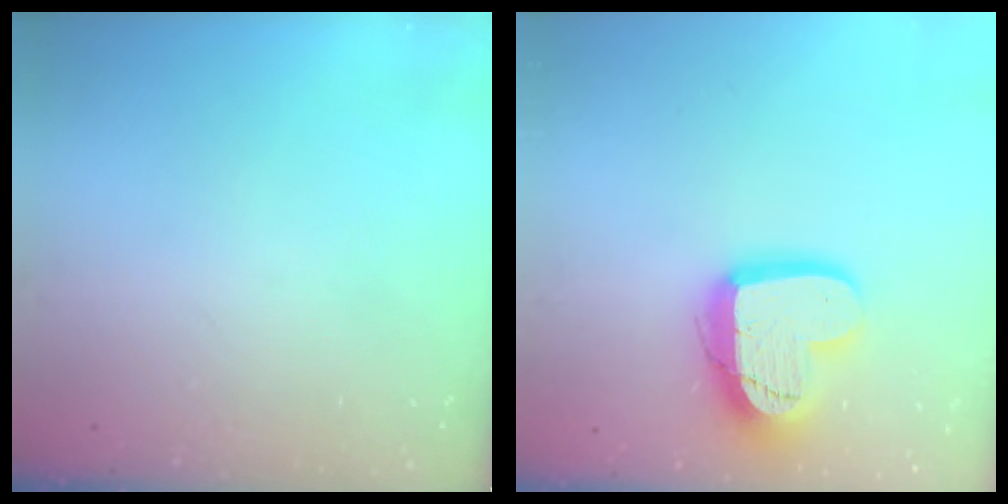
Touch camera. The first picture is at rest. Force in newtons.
{"total": 16.4, "press": 16.3, "slide": 1.4}